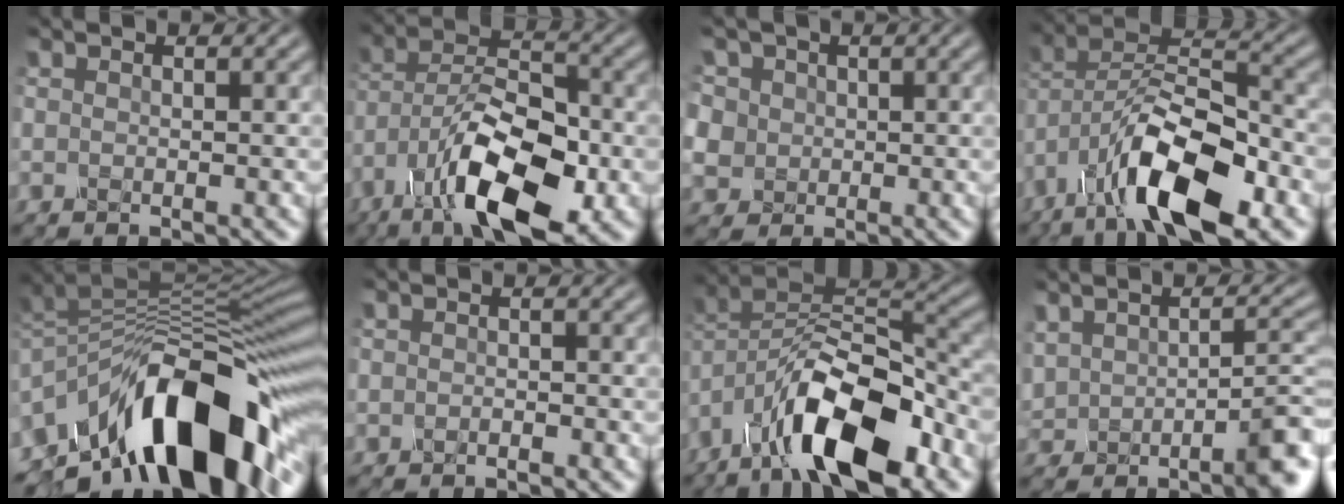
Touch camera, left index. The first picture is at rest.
{"total": 11.1, "force": [-6.3, 4.1, 8.2], "torque": [-0.150, 0.002, -0.109]}
{"total": 5.5, "force": [1.7, 4.9, 1.7], "torque": [-0.058, 0.022, 0.022]}
{"total": 11.2, "force": [-6.5, 4.0, 8.1], "torque": [-0.151, 0.003, -0.118]}
{"total": 14.2, "force": [-7.0, 6.7, 10.4], "torque": [-0.159, 0.020, -0.118]}
{"total": 0.6, "force": [-0.5, -0.2, -0.2], "torque": [-0.003, -0.003, -0.003]}
{"total": 11.7, "force": [-7.2, 4.3, 8.1], "torque": [-0.140, 0.003, -0.135]}
{"total": 4.4, "force": [-1.3, 1.6, 3.9], "torque": [-0.072, -0.003, -0.014]}